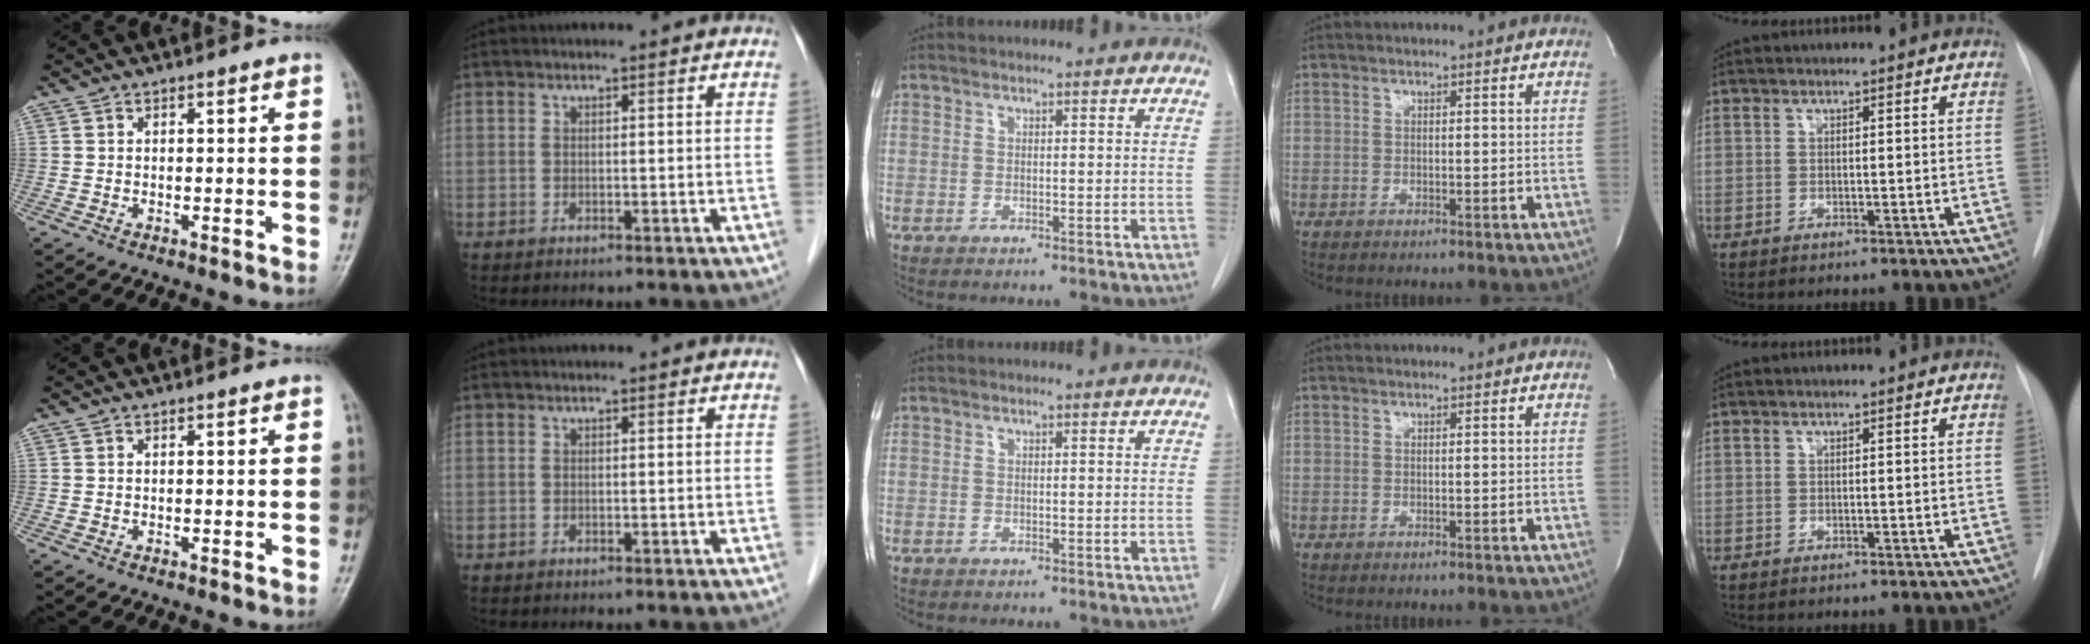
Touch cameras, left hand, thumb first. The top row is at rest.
{}